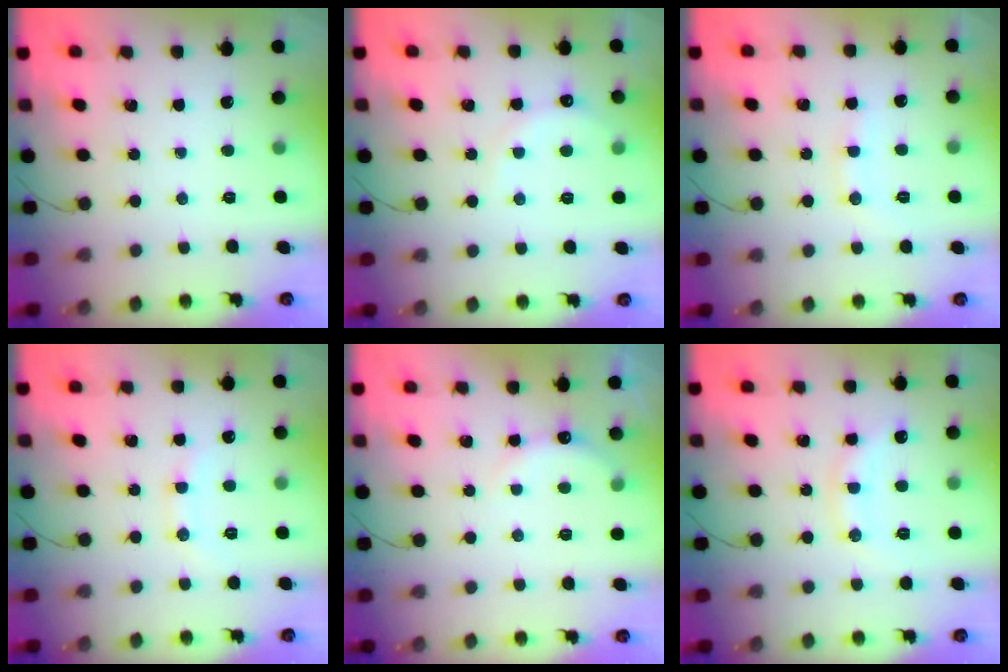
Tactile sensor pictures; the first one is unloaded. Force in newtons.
{"total": 7.2, "press": 7.0, "slide": 1.4}
{"total": 7.0, "press": 6.9, "slide": 1.2}
{"total": 7.3, "press": 7.2, "slide": 1.3}
{"total": 5.2, "press": 5.0, "slide": 1.4}
{"total": 10.7, "press": 10.7, "slide": 0.8}